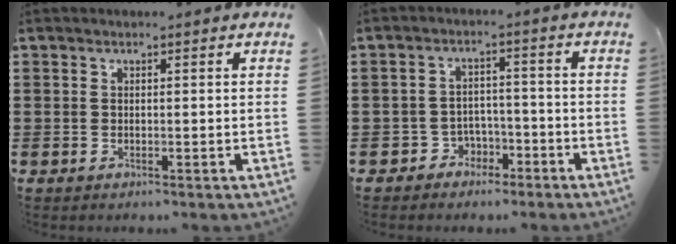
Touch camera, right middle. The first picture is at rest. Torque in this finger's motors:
{"motor_torque": [1.90, 0.24, -0.02, -0.01]}